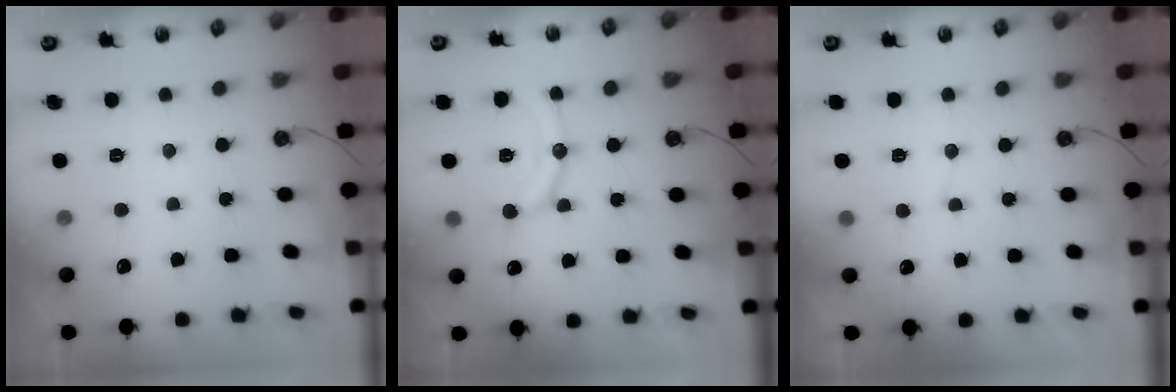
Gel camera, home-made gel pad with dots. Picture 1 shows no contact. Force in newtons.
{"total": 12.1, "press": 12.0, "slide": 1.6}
{"total": 3.5, "press": 3.5, "slide": 0.3}